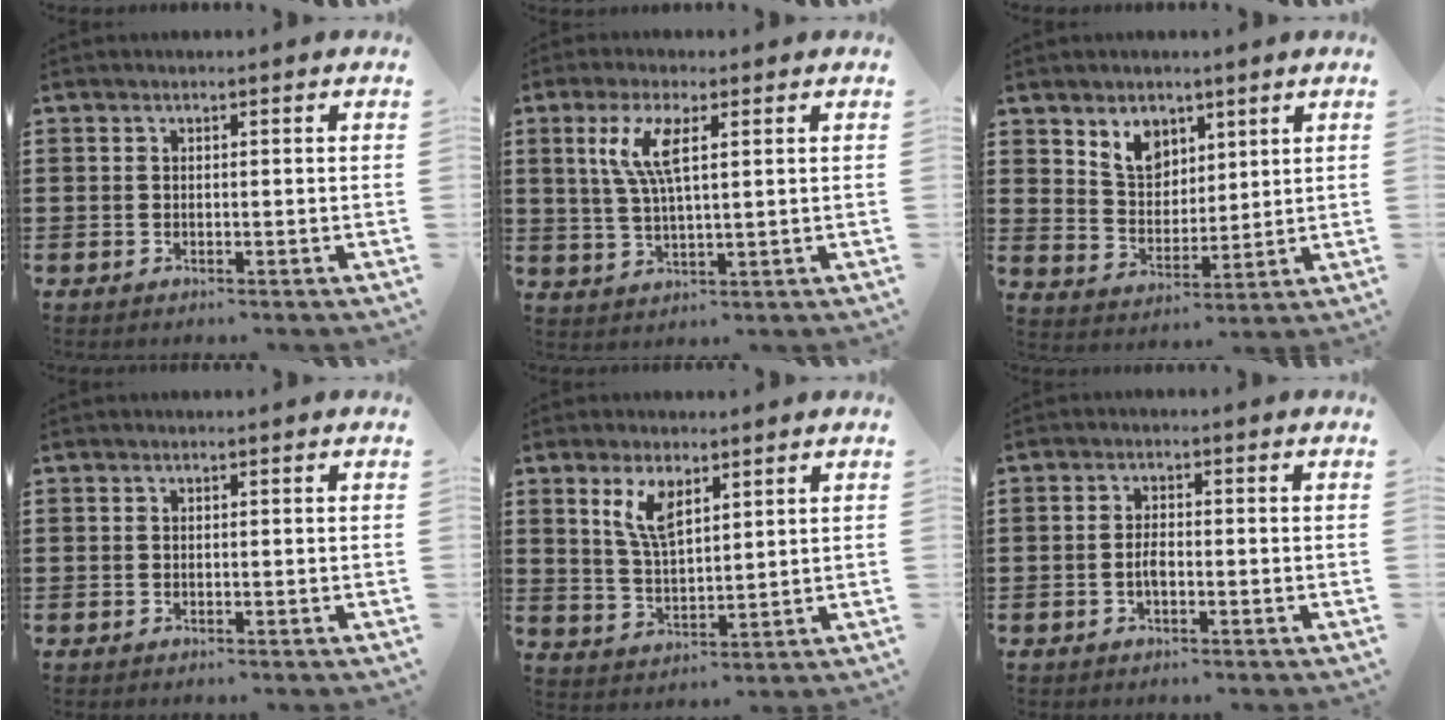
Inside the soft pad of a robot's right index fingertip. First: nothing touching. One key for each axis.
{"total": 6.6, "fx": 2.3, "fy": 1.8, "fz": 5.9, "tx": -0.131, "ty": 0.003, "tz": 0.035}
{"total": 6.1, "fx": 3.9, "fy": 4.3, "fz": 2.1, "tx": -0.054, "ty": 0.003, "tz": 0.070}
{"total": 0.0}
{"total": 6.4, "fx": 3.4, "fy": 2.4, "fz": 4.8, "tx": -0.102, "ty": 0.004, "tz": 0.061}
{"total": 2.4, "fx": -0.7, "fy": 1.0, "fz": 2.1, "tx": -0.049, "ty": 0.001, "tz": -0.016}